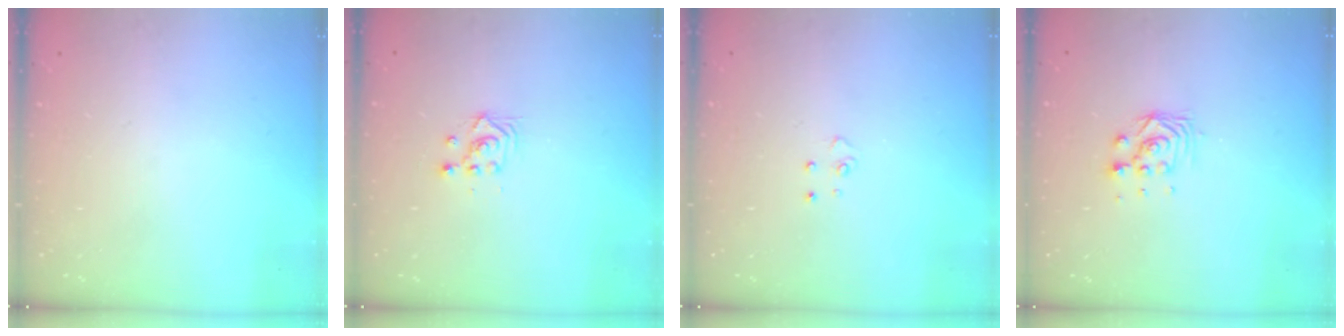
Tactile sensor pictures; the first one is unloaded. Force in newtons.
{"total": 2.3, "press": 2.3, "slide": 0.1}
{"total": 4.0, "press": 3.9, "slide": 0.4}
{"total": 4.2, "press": 4.2, "slide": 0.3}